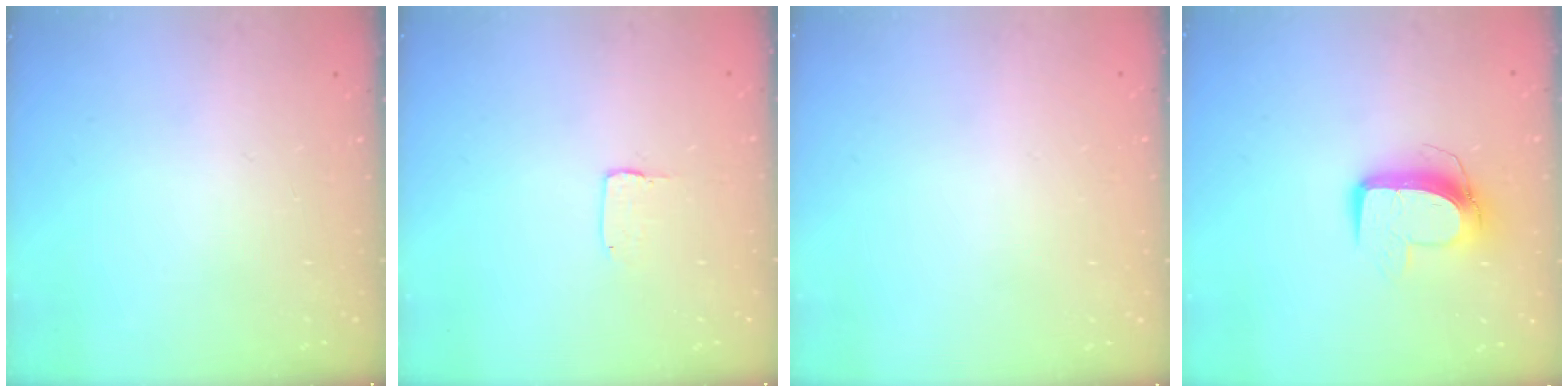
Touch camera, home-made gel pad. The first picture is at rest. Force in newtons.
{"total": 2.0, "press": 2.0, "slide": 0.1}
{"total": 0.0}
{"total": 10.2, "press": 10.2, "slide": 0.6}